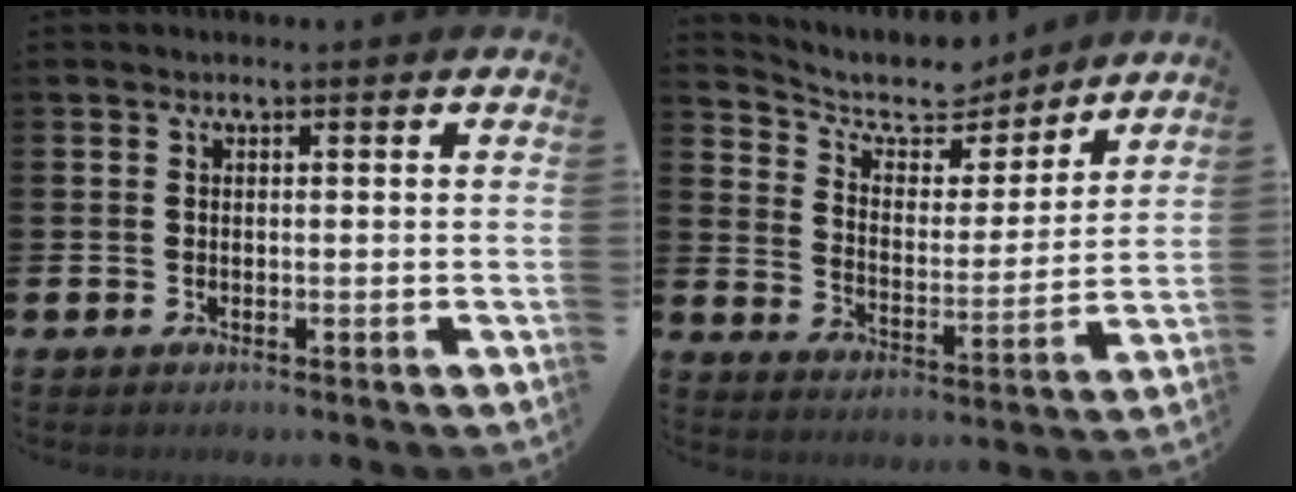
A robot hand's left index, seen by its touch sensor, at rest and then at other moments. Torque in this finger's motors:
{"motor_torque": [0.93, -1.21, 0.29, 0.06]}